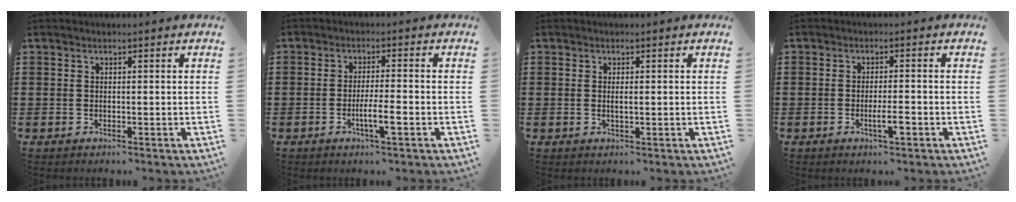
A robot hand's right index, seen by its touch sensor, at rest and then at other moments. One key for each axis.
{"total": 4.2, "fx": -1.7, "fy": 0.2, "fz": 3.8, "tx": -0.064, "ty": -0.006, "tz": -0.030}
{"total": 1.1, "fx": 0.1, "fy": 0.2, "fz": 1.0, "tx": -0.020, "ty": -0.002, "tz": 0.001}
{"total": 3.1, "fx": -1.3, "fy": 0.3, "fz": 2.8, "tx": -0.048, "ty": -0.002, "tz": -0.023}